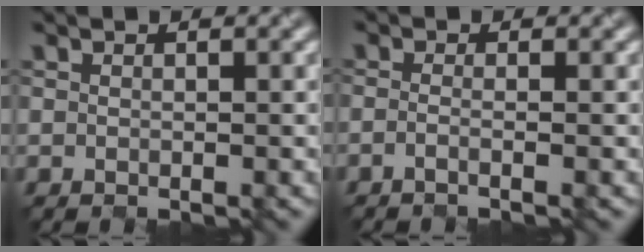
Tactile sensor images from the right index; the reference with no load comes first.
{"total": 1.6, "force": [-0.6, 0.8, 1.3], "torque": [0.005, -0.008, -0.031]}